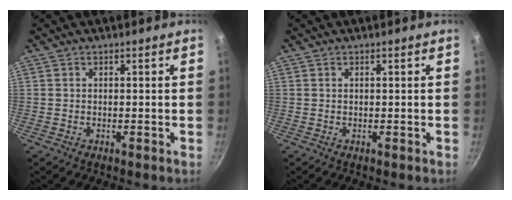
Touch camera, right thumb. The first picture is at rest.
{"total": 0.0}